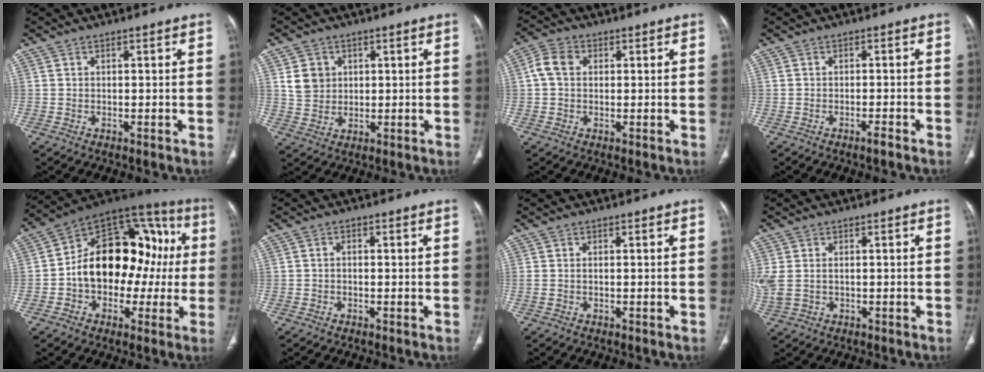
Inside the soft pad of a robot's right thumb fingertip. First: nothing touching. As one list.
[{"total": 5.4, "force": [1.6, 4.7, 2.1], "torque": [-0.018, -0.006, 0.036]}, {"total": 4.9, "force": [0.7, 3.8, 3.0], "torque": [-0.059, 0.014, 0.009]}, {"total": 1.6, "force": [-1.2, 0.0, 1.1], "torque": [-0.026, 0.005, -0.022]}, {"total": 22.4, "force": [-0.2, 15.1, 16.5], "torque": [-0.206, 0.063, -0.004]}, {"total": 0.8, "force": [-0.2, 0.6, 0.6], "torque": [-0.008, 0.002, -0.007]}, {"total": 1.2, "force": [0.0, 0.7, 1.0], "torque": [-0.032, 0.006, 0.005]}, {"total": 5.8, "force": [0.1, 4.0, 4.2], "torque": [-0.122, 0.004, 0.012]}]